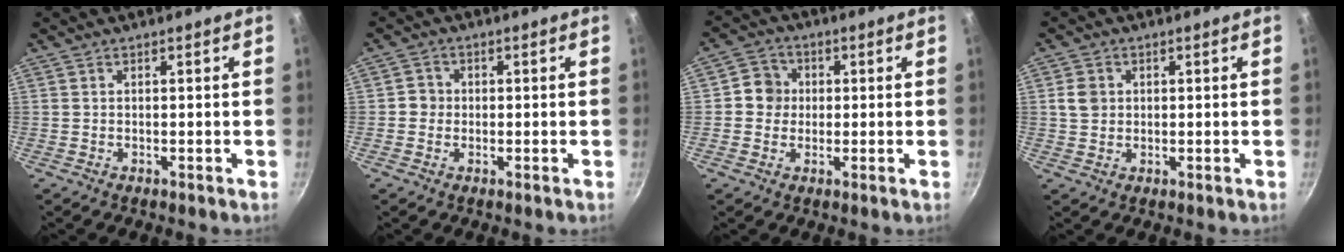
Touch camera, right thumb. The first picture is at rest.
{"total": 2.7, "force": [-0.4, 2.5, 0.7], "torque": [0.007, 0.008, -0.013]}
{"total": 5.8, "force": [0.2, 5.5, 1.8], "torque": [0.002, 0.011, -0.012]}
{"total": 3.6, "force": [0.6, 3.2, 1.7], "torque": [-0.018, 0.004, 0.009]}